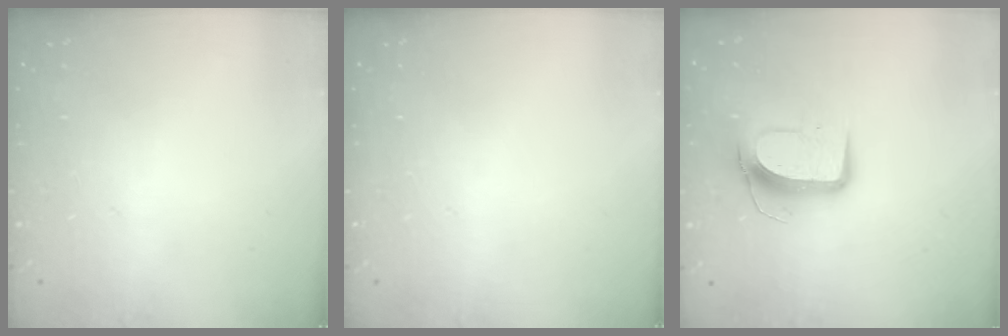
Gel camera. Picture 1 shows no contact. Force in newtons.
{"total": 0.0}
{"total": 10.2, "press": 10.2, "slide": 0.4}